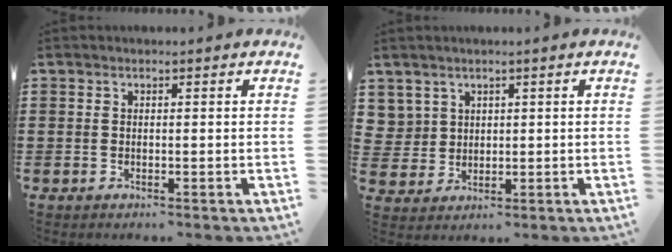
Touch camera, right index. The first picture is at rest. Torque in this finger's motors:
{"motor_torque": [-0.32, 0.35, 0.01, 0.00]}